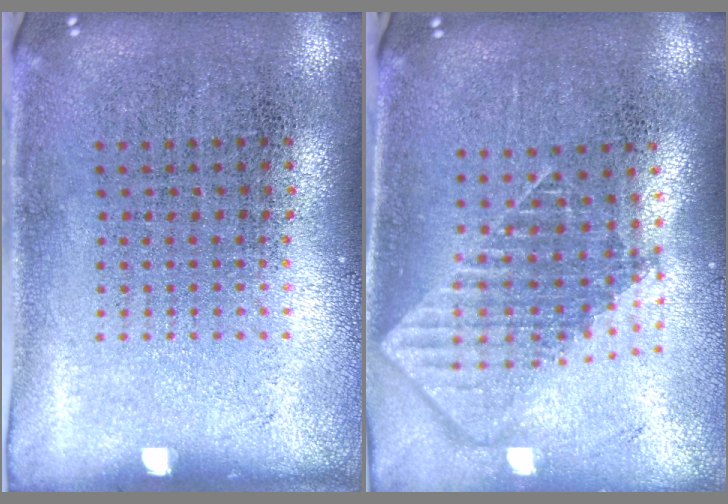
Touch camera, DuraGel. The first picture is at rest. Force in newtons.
{"total": 1.9, "press": 1.5, "slide": 1.2}